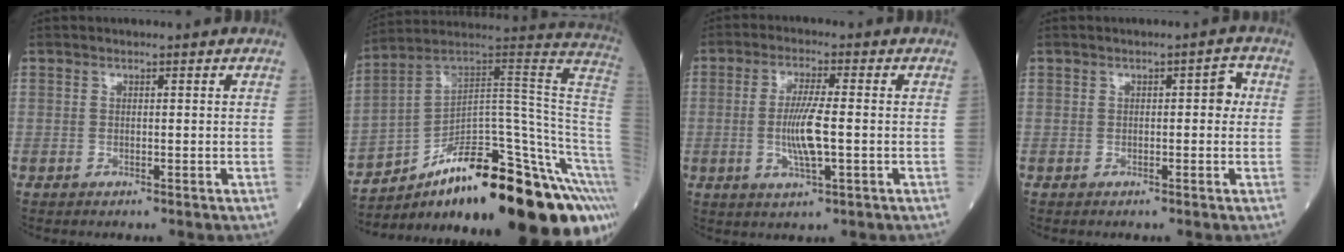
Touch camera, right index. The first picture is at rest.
{"total": 29.5, "force": [-14.9, 5.2, 24.9], "torque": [-0.240, 0.054, -0.215]}
{"total": 6.7, "force": [-0.8, 0.6, 6.6], "torque": [-0.134, -0.006, -0.014]}
{"total": 2.2, "force": [0.2, 1.0, 1.9], "torque": [-0.016, 0.009, -0.001]}